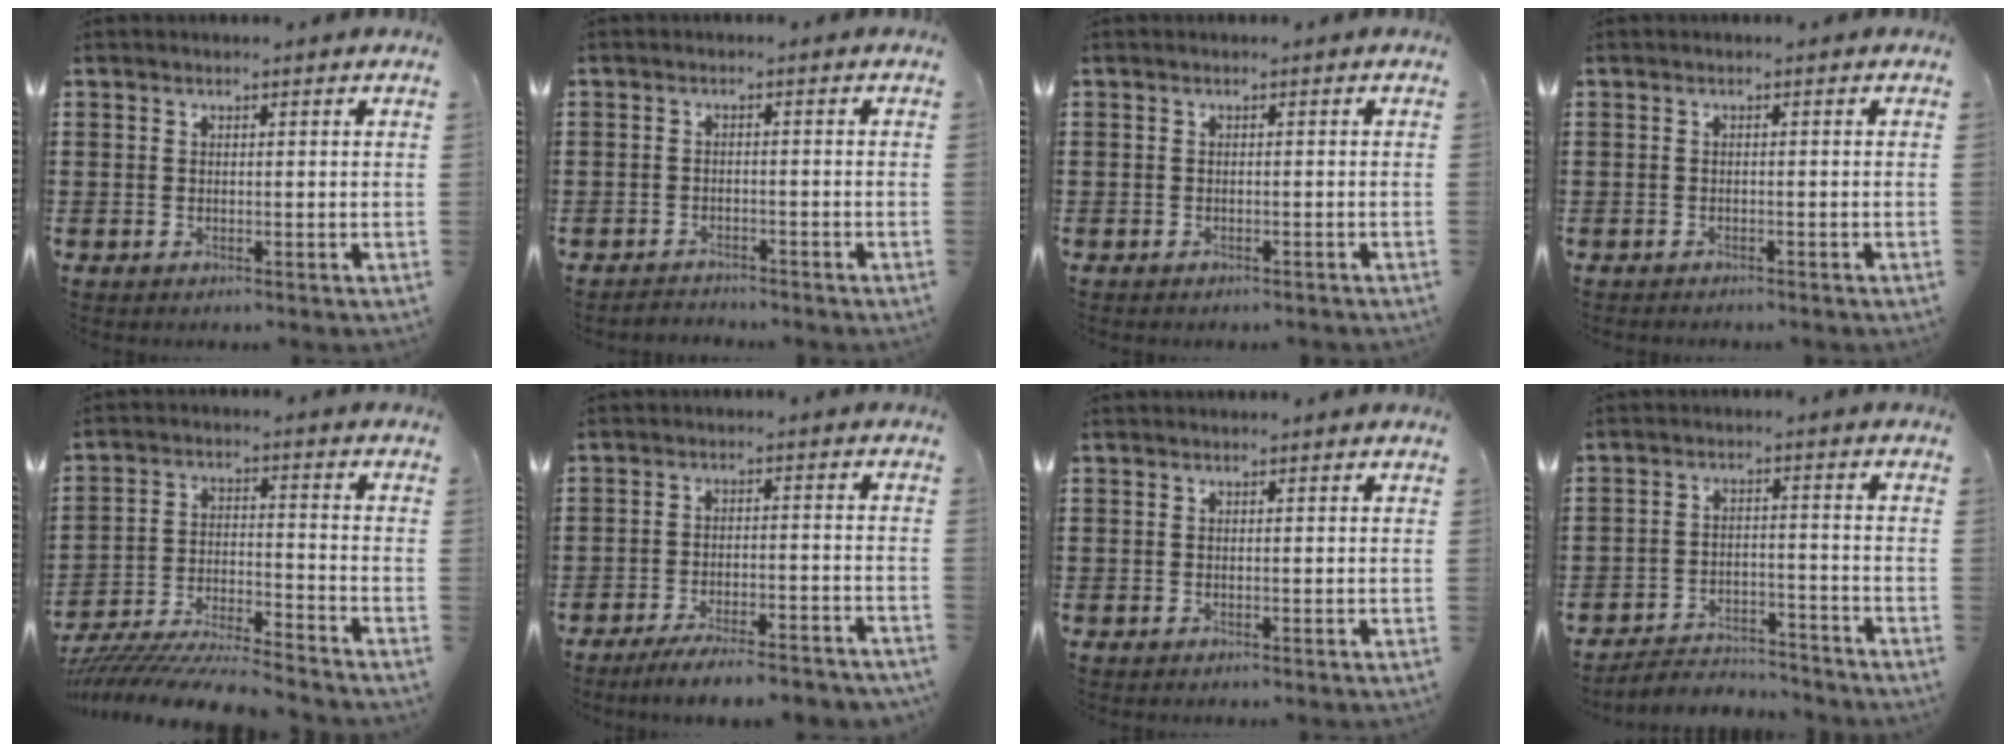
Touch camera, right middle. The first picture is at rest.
{"total": 2.0, "force": [-2.0, 0.4, -0.3], "torque": [-0.001, 0.003, -0.047]}
{"total": 0.8, "force": [-0.7, 0.4, 0.0], "torque": [0.000, 0.003, -0.016]}
{"total": 0.8, "force": [-0.8, 0.1, 0.0], "torque": [-0.001, 0.002, -0.017]}
{"total": 8.8, "force": [-8.5, 0.4, 1.9], "torque": [-0.033, 0.011, -0.169]}
{"total": 5.3, "force": [-4.8, 0.2, 2.1], "torque": [-0.040, -0.007, -0.093]}
{"total": 0.0}
{"total": 4.1, "force": [-3.9, 1.0, 0.3], "torque": [-0.010, 0.009, -0.085]}